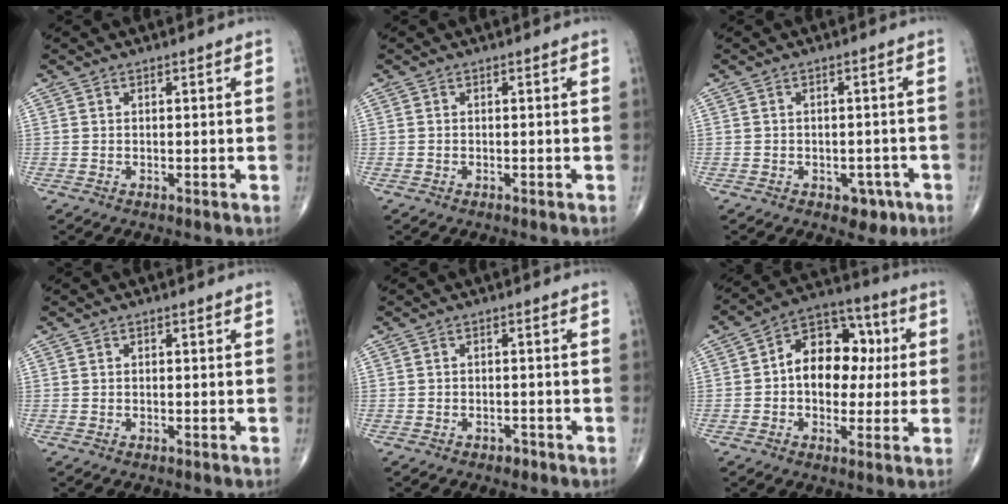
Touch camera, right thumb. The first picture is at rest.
{"total": 0.0}
{"total": 4.1, "force": [-2.0, 2.9, 2.1], "torque": [-0.006, 0.010, -0.021]}
{"total": 0.0}
{"total": 1.5, "force": [-1.1, 1.0, 0.5], "torque": [-0.006, 0.004, -0.016]}
{"total": 14.1, "force": [1.1, 9.9, 10.0], "torque": [-0.106, 0.028, 0.007]}